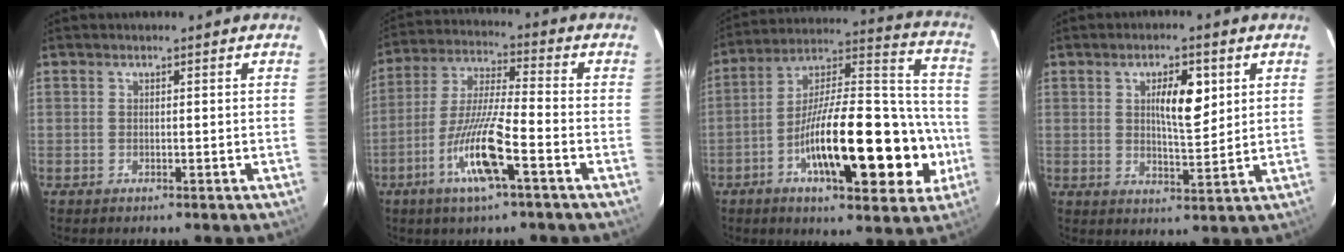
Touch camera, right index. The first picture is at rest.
{"total": 12.2, "force": [-5.2, 0.8, 11.0], "torque": [-0.219, -0.010, -0.100]}
{"total": 23.8, "force": [-7.0, 6.7, 21.7], "torque": [-0.314, 0.026, -0.099]}
{"total": 7.0, "force": [2.3, 2.0, 6.3], "torque": [-0.103, 0.003, 0.040]}